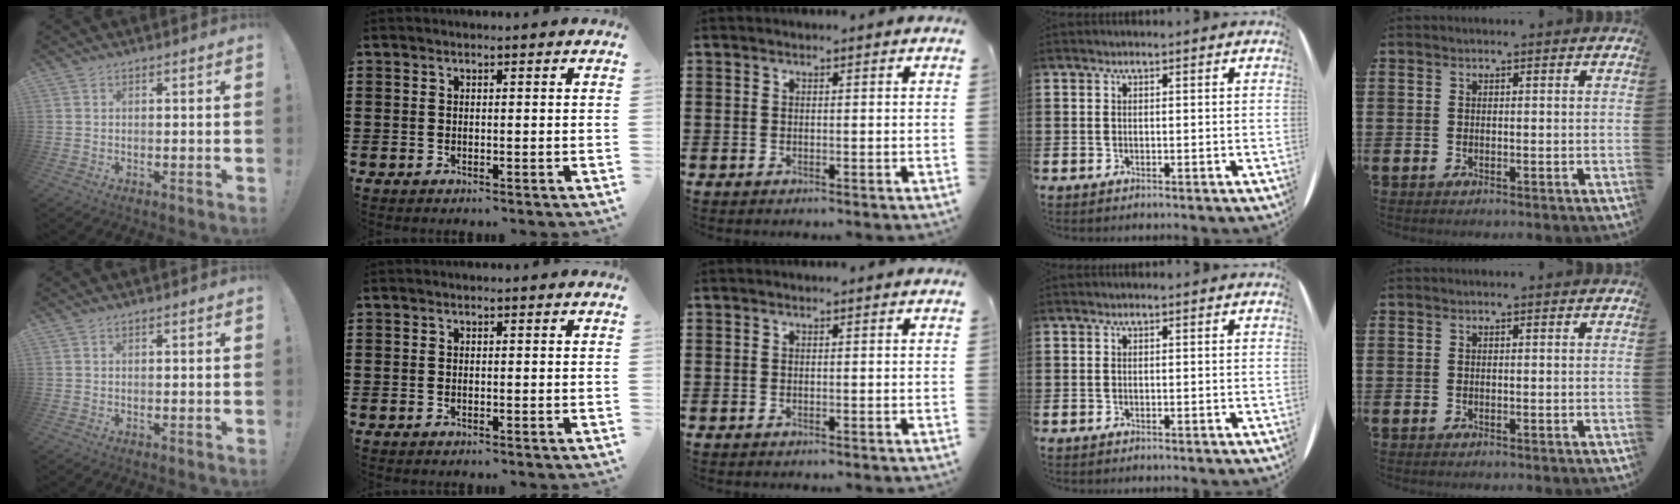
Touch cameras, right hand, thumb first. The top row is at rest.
{}